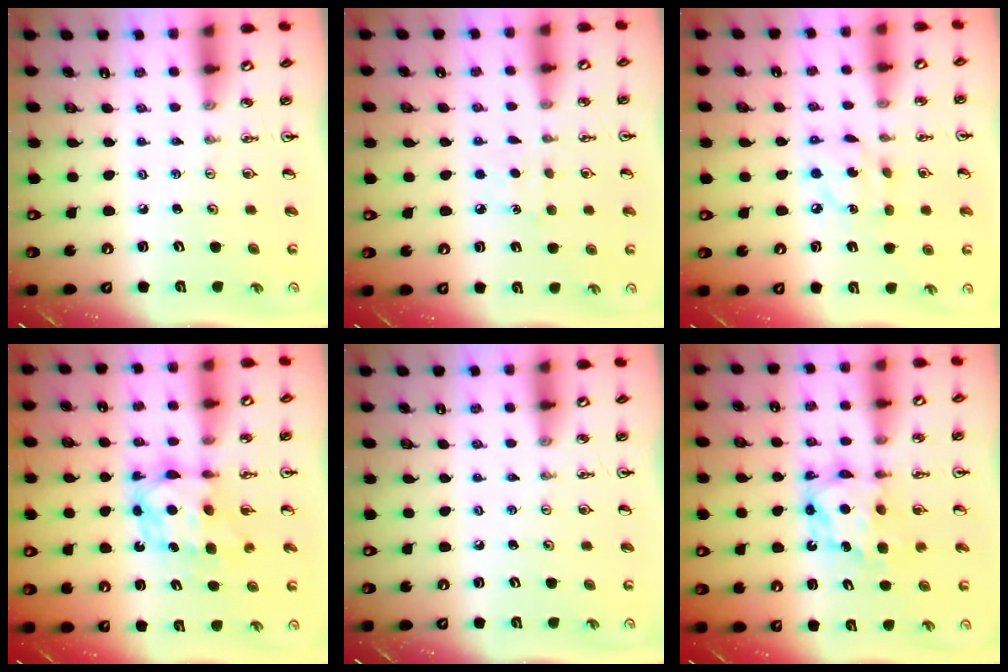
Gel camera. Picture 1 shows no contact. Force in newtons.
{"total": 5.5, "press": 5.5, "slide": 0.7}
{"total": 6.7, "press": 6.7, "slide": 0.1}
{"total": 6.9, "press": 6.9, "slide": 0.5}
{"total": 0.0}
{"total": 6.7, "press": 6.7, "slide": 0.5}